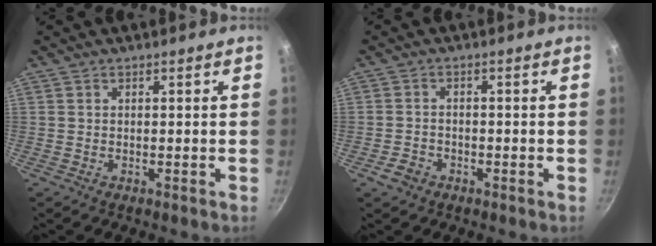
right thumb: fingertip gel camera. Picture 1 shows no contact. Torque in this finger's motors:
{"motor_torque": [0.26, 0.04, -0.01, -0.45, -0.01]}